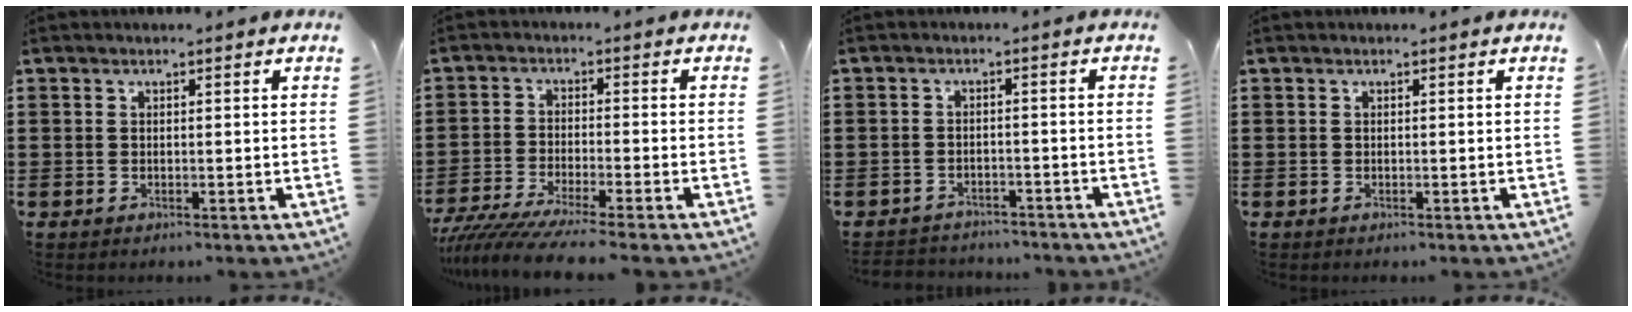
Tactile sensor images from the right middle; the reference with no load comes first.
{"total": 5.4, "force": [-4.9, -0.5, 2.0], "torque": [-0.055, -0.024, -0.098]}
{"total": 2.7, "force": [-2.5, 0.7, -0.4], "torque": [0.000, 0.002, -0.059]}
{"total": 0.0}